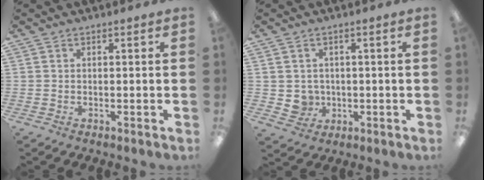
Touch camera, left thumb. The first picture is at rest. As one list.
[{"total": 3.8, "force": [0.5, 3.7, 0.7], "torque": [-0.012, 0.004, 0.011]}]